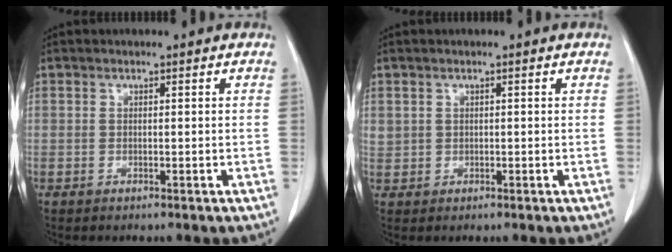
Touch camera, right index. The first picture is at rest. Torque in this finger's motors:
{"motor_torque": [0.63, -0.04, 0.25, 0.07]}